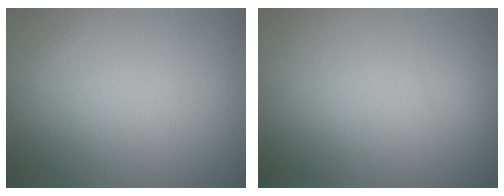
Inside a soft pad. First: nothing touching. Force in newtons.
{"total": 0.5, "press": 0.5, "slide": 0.0}